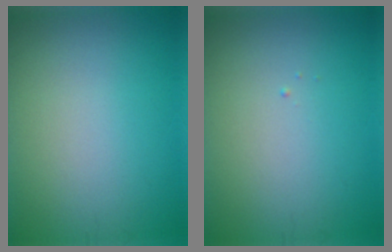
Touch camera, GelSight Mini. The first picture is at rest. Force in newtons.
{"total": 0.0}